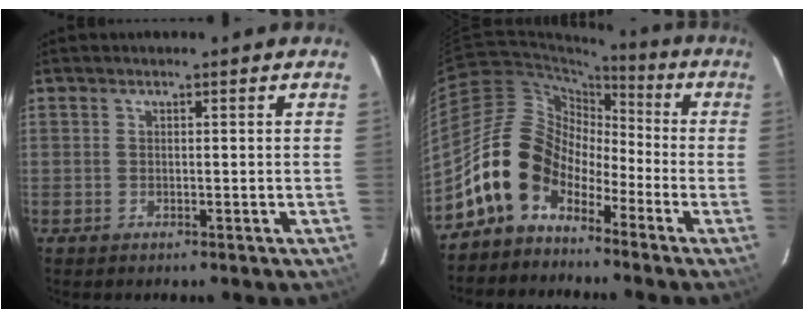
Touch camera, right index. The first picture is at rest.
{"total": 11.8, "force": [-6.8, 8.4, 4.9], "torque": [-0.098, 0.032, -0.131]}